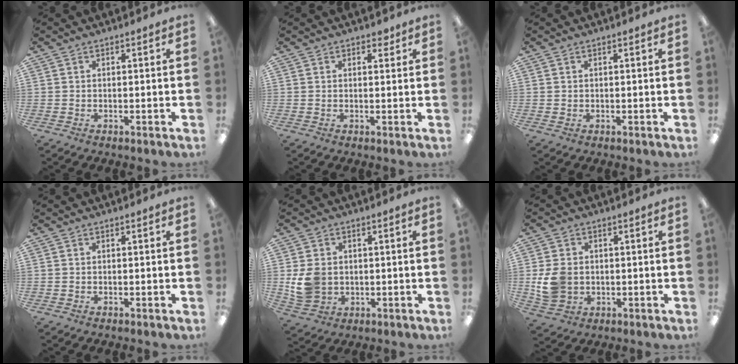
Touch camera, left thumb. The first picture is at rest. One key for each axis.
{"total": 1.9, "fx": 1.2, "fy": 1.1, "fz": 0.9, "tx": -0.002, "ty": -0.003, "tz": 0.017}
{"total": 0.5, "fx": 0.3, "fy": 0.4, "fz": 0.1, "tx": -0.002, "ty": 0.003, "tz": 0.006}
{"total": 0.0}
{"total": 7.2, "fx": 0.2, "fy": 6.2, "fz": 3.6, "tx": -0.075, "ty": 0.006, "tz": 0.006}
{"total": 7.8, "fx": -0.1, "fy": 6.6, "fz": 4.1, "tx": -0.089, "ty": 0.012, "tz": 0.002}